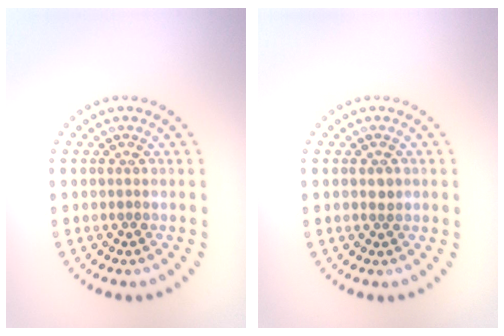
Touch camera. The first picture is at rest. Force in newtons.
{"total": 0.9, "press": 0.9, "slide": 0.2}